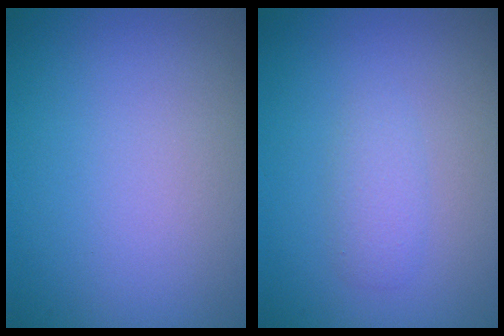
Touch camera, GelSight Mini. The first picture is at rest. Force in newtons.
{"total": 1.4, "press": 1.4, "slide": 0.0}